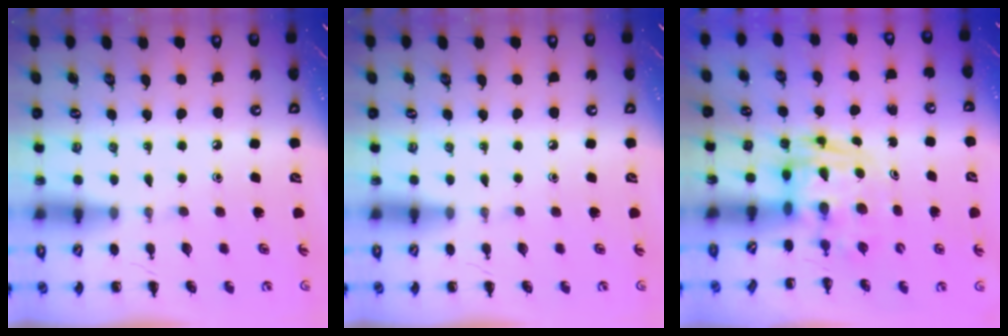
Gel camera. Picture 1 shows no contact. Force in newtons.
{"total": 0.0}
{"total": 2.8, "press": 2.7, "slide": 0.5}